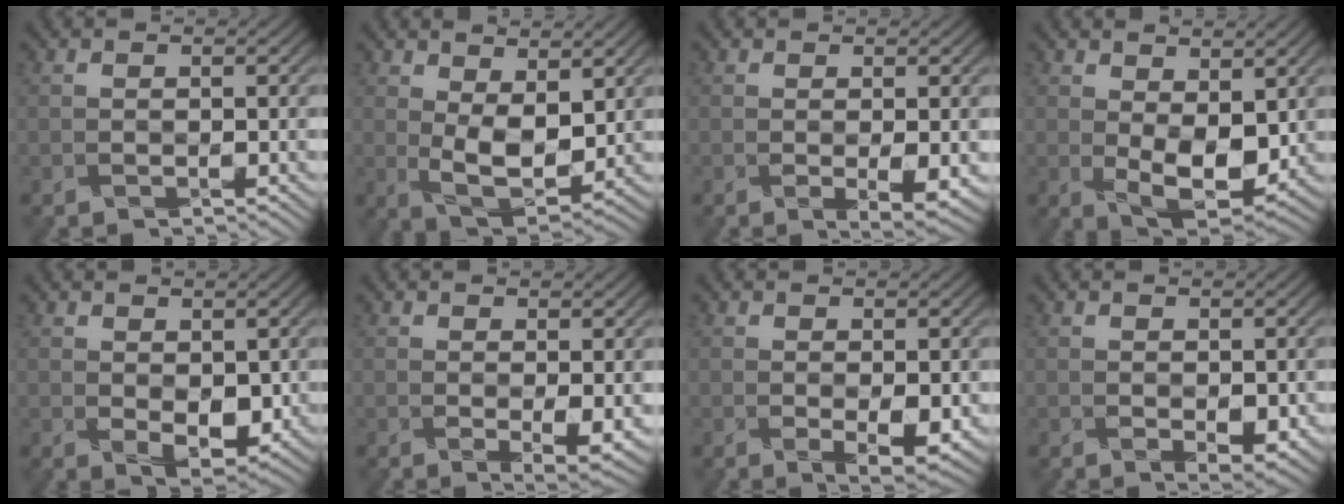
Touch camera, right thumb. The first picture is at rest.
{"total": 6.2, "force": [1.9, 3.2, 4.9], "torque": [-0.108, -0.012, 0.042]}
{"total": 2.5, "force": [-0.3, 0.5, 2.5], "torque": [-0.047, -0.006, 0.004]}
{"total": 6.1, "force": [0.9, 3.3, 5.0], "torque": [-0.101, -0.016, 0.030]}
{"total": 2.9, "force": [0.3, 1.8, 2.3], "torque": [-0.046, -0.016, 0.020]}
{"total": 2.3, "force": [0.2, 0.5, 2.3], "torque": [-0.047, -0.011, 0.013]}
{"total": 2.6, "force": [-0.3, 0.7, 2.5], "torque": [-0.048, -0.009, 0.007]}
{"total": 1.6, "force": [-0.2, 0.6, 1.4], "torque": [-0.029, -0.009, 0.008]}